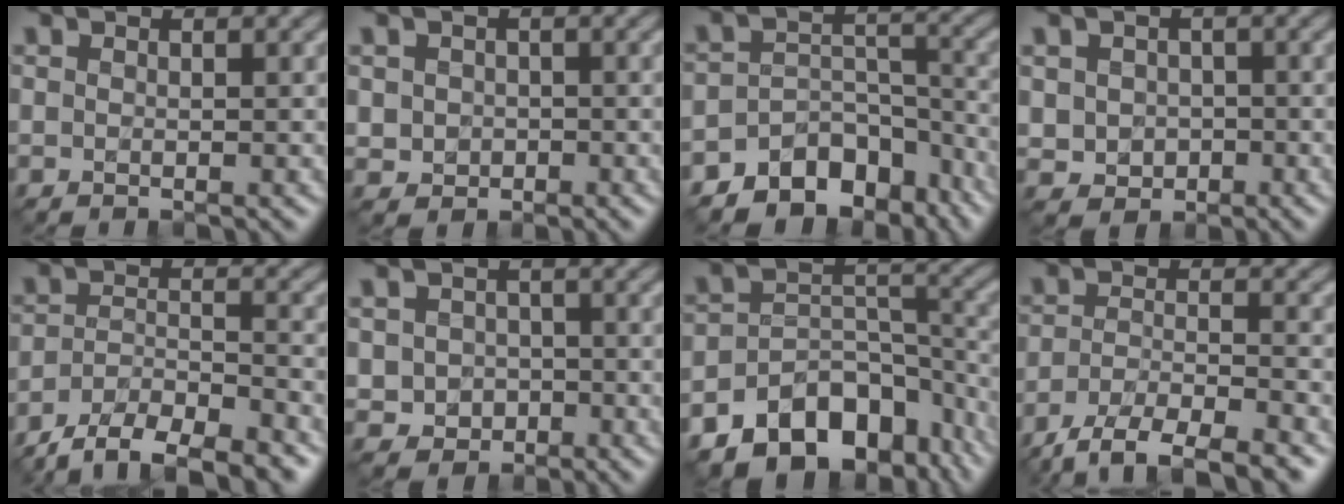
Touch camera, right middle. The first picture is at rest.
{"total": 1.9, "force": [-0.2, 1.8, 0.5], "torque": [-0.008, -0.008, -0.002]}
{"total": 8.5, "force": [-6.7, 4.5, 2.4], "torque": [-0.023, -0.003, -0.098]}
{"total": 2.8, "force": [-0.4, 2.5, 1.0], "torque": [-0.020, -0.008, -0.004]}
{"total": 7.7, "force": [-6.6, 2.0, 3.5], "torque": [-0.057, -0.004, -0.112]}
{"total": 2.9, "force": [-0.7, 2.6, 0.9], "torque": [-0.013, -0.008, -0.012]}
{"total": 11.6, "force": [-8.1, 6.6, 5.1], "torque": [-0.077, -0.007, -0.122]}
{"total": 6.8, "force": [-5.3, 1.6, 3.9], "torque": [-0.066, -0.009, -0.093]}